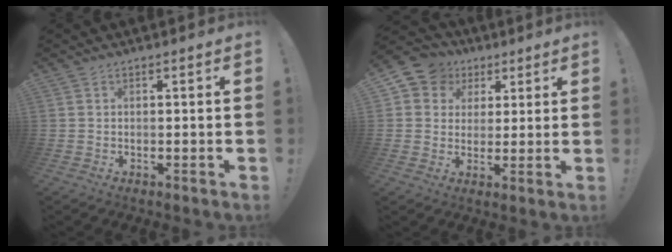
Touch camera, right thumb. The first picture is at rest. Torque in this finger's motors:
{"motor_torque": [0.81, 0.74, 0.39, -0.03, -0.02]}